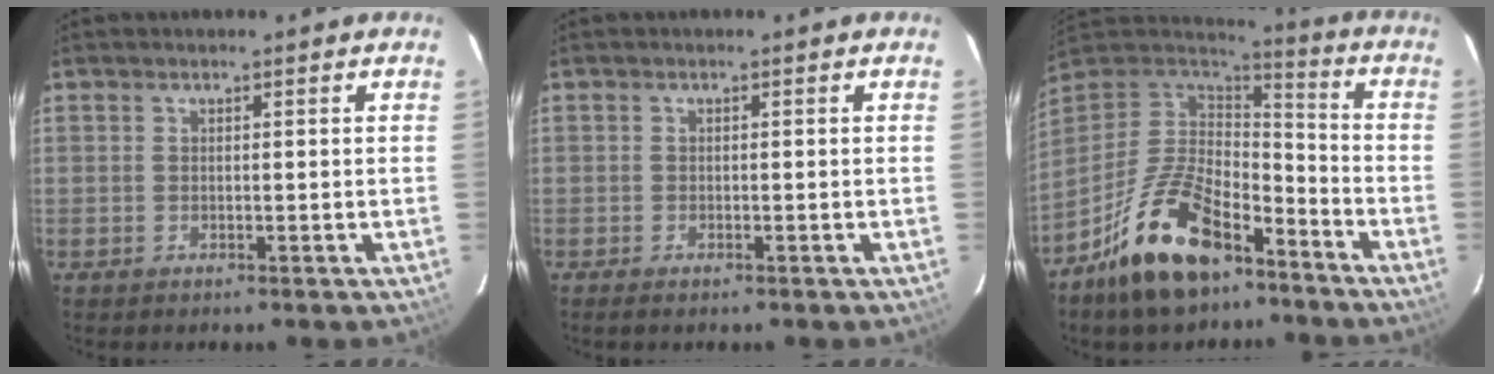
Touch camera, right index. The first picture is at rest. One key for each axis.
{"total": 0.9, "fx": -0.8, "fy": 0.0, "fz": 0.3, "tx": -0.006, "ty": -0.005, "tz": -0.014}
{"total": 19.4, "fx": -12.5, "fy": 8.9, "fz": 11.9, "tx": -0.240, "ty": 0.002, "tz": -0.216}